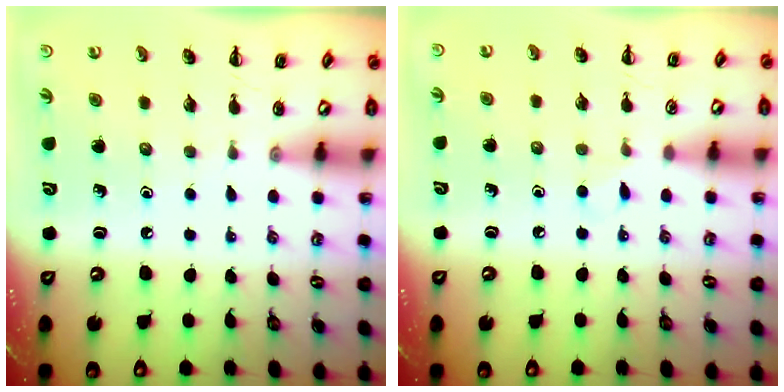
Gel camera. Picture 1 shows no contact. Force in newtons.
{"total": 3.7, "press": 3.6, "slide": 1.2}